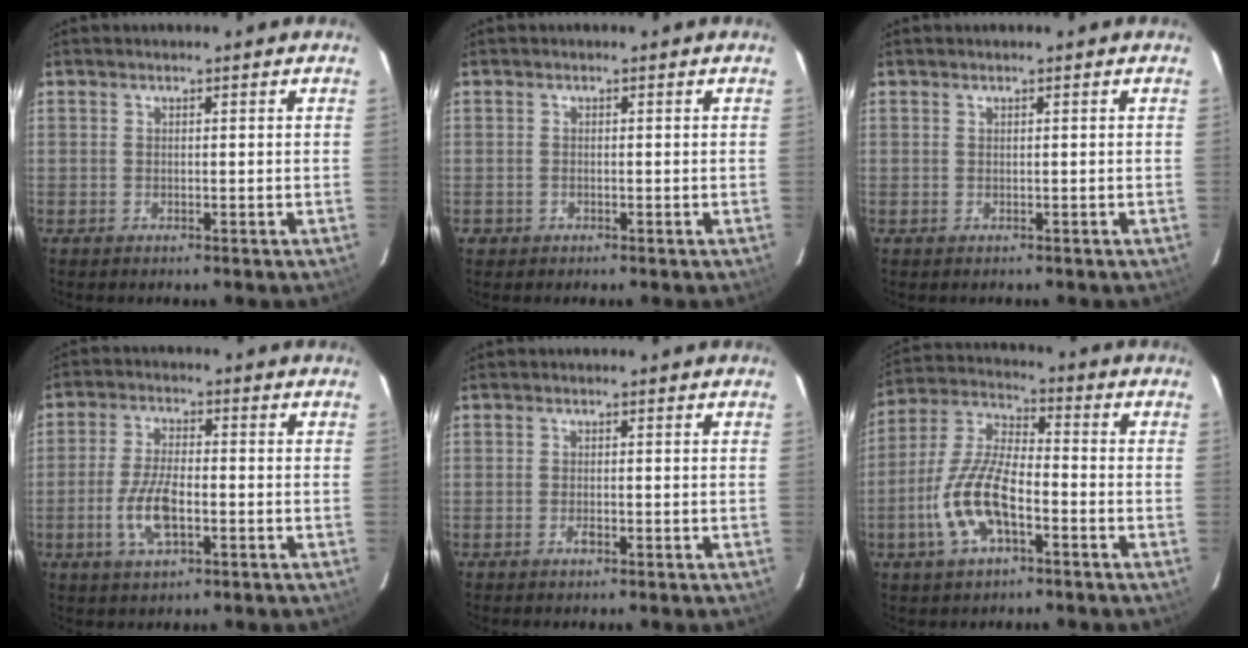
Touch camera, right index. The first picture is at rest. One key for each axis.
{"total": 1.3, "fx": -0.6, "fy": 1.2, "fz": 0.1, "tx": -0.005, "ty": 0.004, "tz": -0.007}
{"total": 0.0}
{"total": 8.3, "fx": -2.6, "fy": 3.3, "fz": 7.1, "tx": -0.151, "ty": -0.002, "tz": -0.048}
{"total": 1.4, "fx": -0.7, "fy": 0.6, "fz": 1.0, "tx": -0.020, "ty": 0.001, "tz": -0.013}
{"total": 13.2, "fx": -5.1, "fy": 5.4, "fz": 10.9, "tx": -0.236, "ty": 0.001, "tz": -0.100}